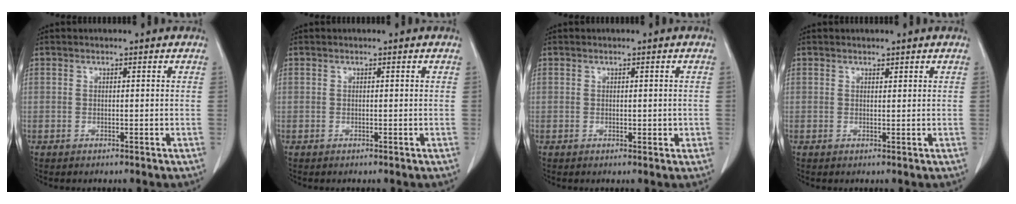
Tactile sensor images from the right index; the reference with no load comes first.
{"total": 0.0}
{"total": 1.6, "force": [0.0, 0.9, 1.3], "torque": [-0.014, 0.002, 0.005]}
{"total": 0.5, "force": [0.5, 0.2, 0.1], "torque": [-0.006, -0.004, 0.008]}